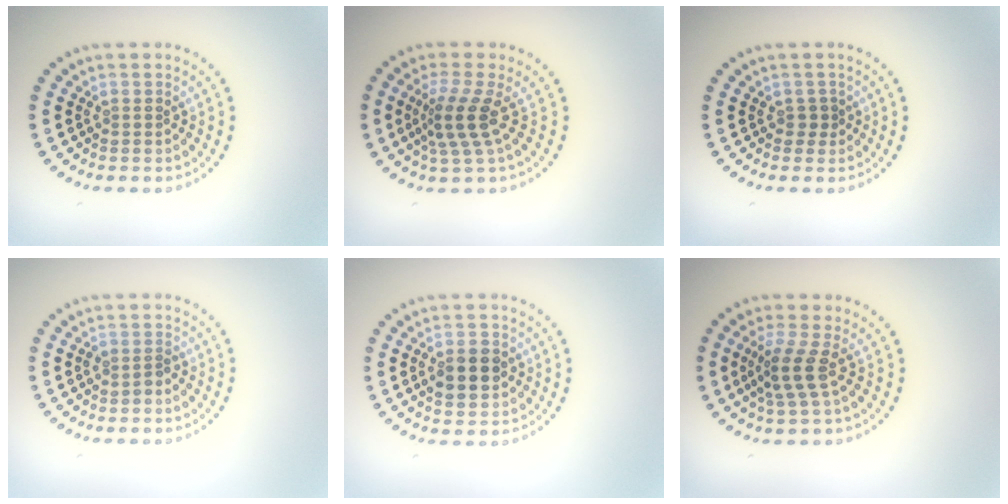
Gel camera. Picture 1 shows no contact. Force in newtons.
{"total": 3.2, "press": 2.2, "slide": 2.4}
{"total": 0.9, "press": 0.8, "slide": 0.4}
{"total": 1.1, "press": 0.8, "slide": 0.7}
{"total": 3.8, "press": 3.8, "slide": 0.1}
{"total": 2.8, "press": 2.3, "slide": 1.6}